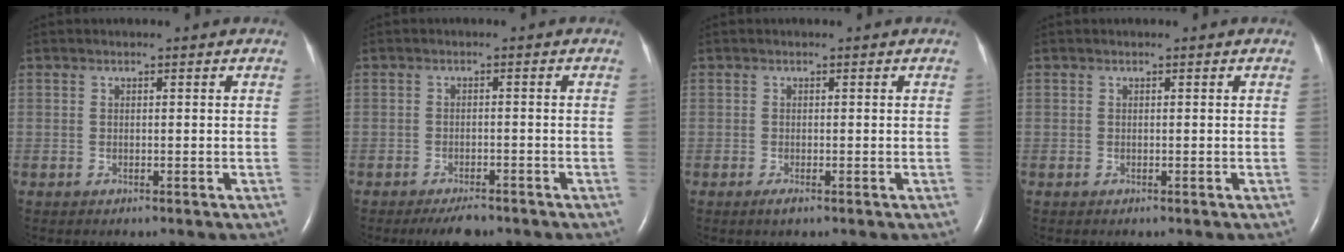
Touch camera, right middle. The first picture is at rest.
{"total": 3.5, "force": [-2.9, 1.0, 1.7], "torque": [-0.032, -0.004, -0.044]}
{"total": 1.0, "force": [-0.6, 0.1, 0.7], "torque": [-0.019, -0.004, -0.011]}
{"total": 0.0}